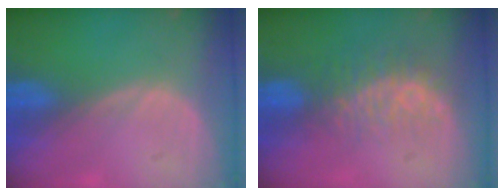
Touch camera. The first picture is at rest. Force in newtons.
{"total": 8.4, "press": 7.1, "slide": 4.4}